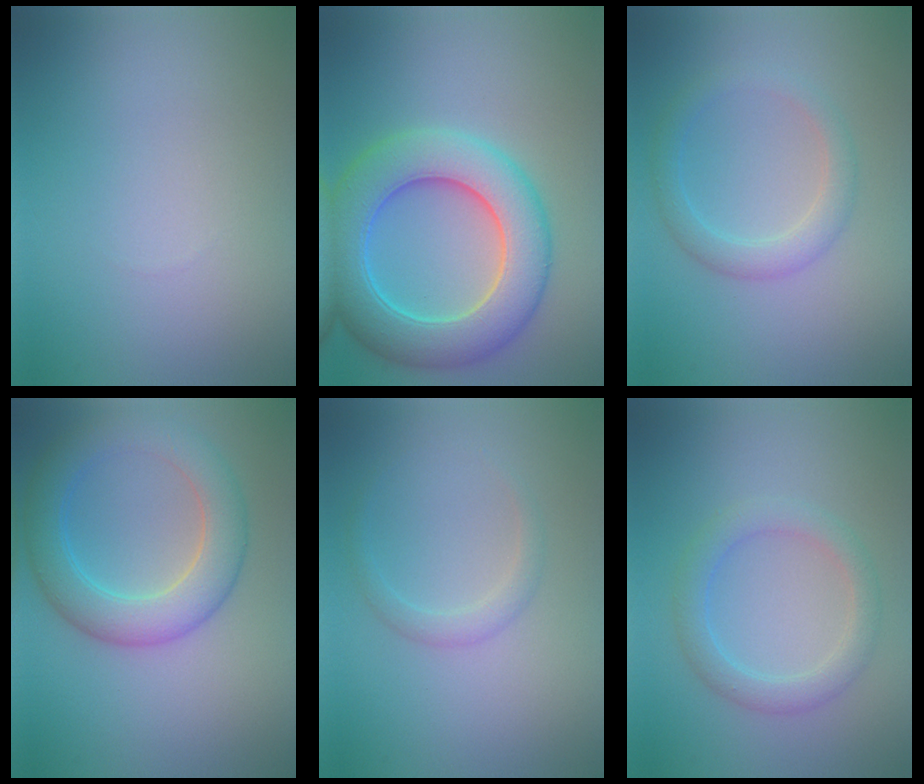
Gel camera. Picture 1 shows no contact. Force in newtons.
{"total": 9.1, "press": 9.1, "slide": 0.4}
{"total": 2.6, "press": 2.6, "slide": 0.1}
{"total": 5.9, "press": 5.9, "slide": 0.2}
{"total": 1.5, "press": 1.5, "slide": 0.1}
{"total": 2.9, "press": 2.9, "slide": 0.2}